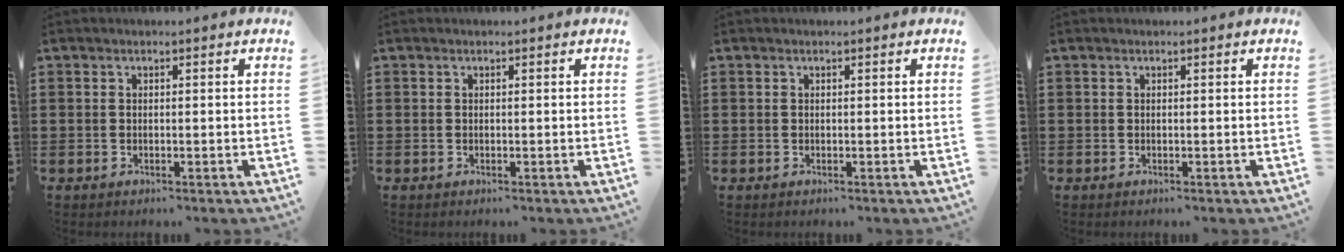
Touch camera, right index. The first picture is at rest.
{"total": 0.0}
{"total": 0.0}
{"total": 0.0}